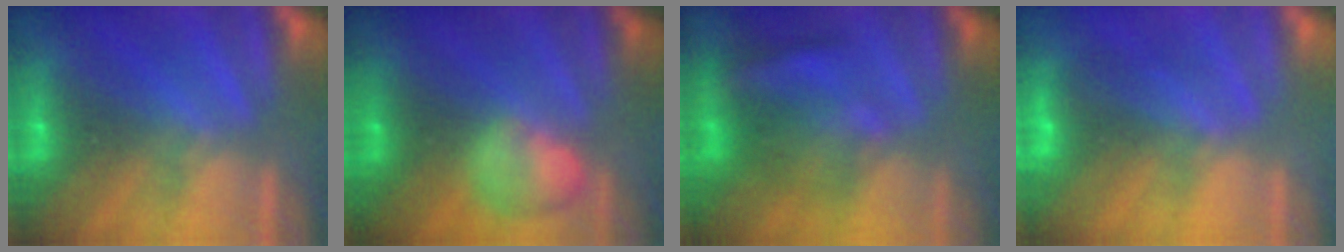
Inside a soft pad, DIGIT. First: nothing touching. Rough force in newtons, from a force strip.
{"total": 2.4}
{"total": 3.5}
{"total": 2.6}